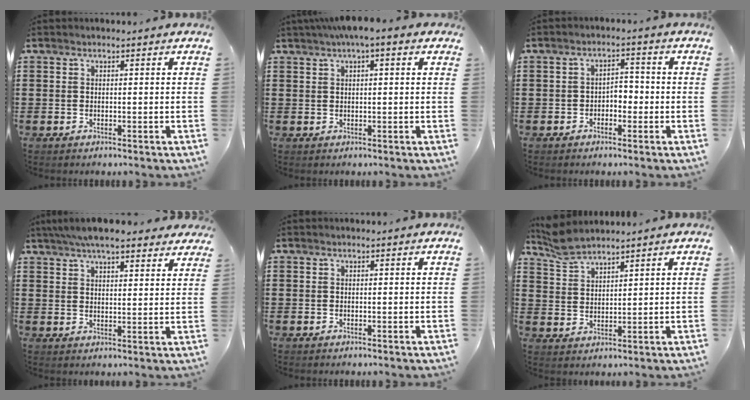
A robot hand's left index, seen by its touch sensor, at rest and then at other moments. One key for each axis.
{"total": 2.8, "fx": 1.4, "fy": 0.6, "fz": 2.3, "tx": -0.047, "ty": 0.006, "tz": 0.023}
{"total": 2.3, "fx": -1.4, "fy": 1.3, "fz": 1.3, "tx": -0.030, "ty": 0.008, "tz": -0.034}
{"total": 6.6, "fx": 5.8, "fy": 1.1, "fz": 2.9, "tx": -0.073, "ty": -0.006, "tz": 0.108}
{"total": 0.0}
{"total": 4.3, "fx": 4.2, "fy": 0.5, "fz": 1.1, "tx": -0.035, "ty": -0.009, "tz": 0.079}